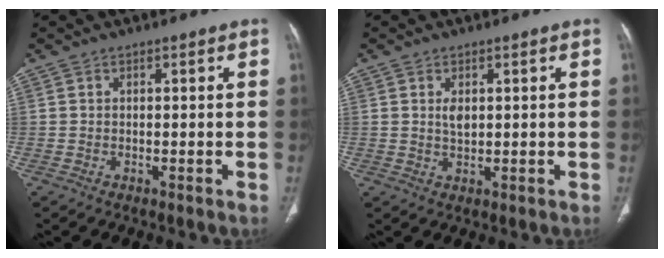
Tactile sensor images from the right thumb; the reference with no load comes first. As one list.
[{"total": 2.4, "force": [0.7, 1.4, 1.9], "torque": [-0.031, -0.005, 0.015]}]